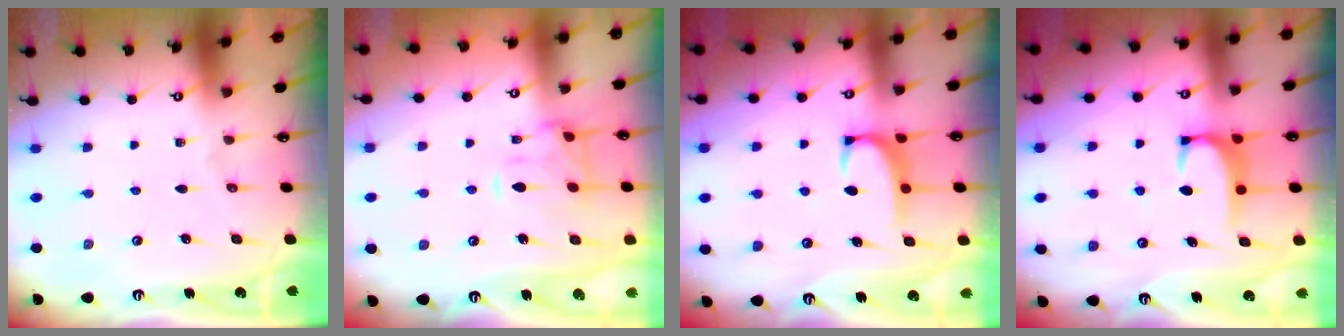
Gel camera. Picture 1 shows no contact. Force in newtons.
{"total": 4.5, "press": 4.3, "slide": 1.4}
{"total": 2.3, "press": 2.2, "slide": 0.6}
{"total": 1.9, "press": 1.8, "slide": 0.6}